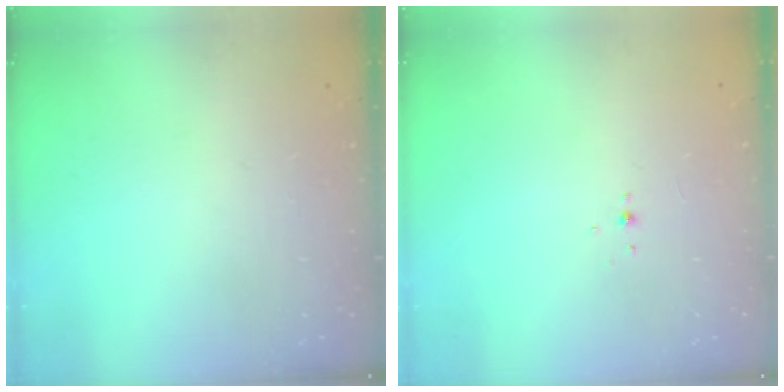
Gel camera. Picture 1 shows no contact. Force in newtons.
{"total": 2.0, "press": 1.9, "slide": 0.8}